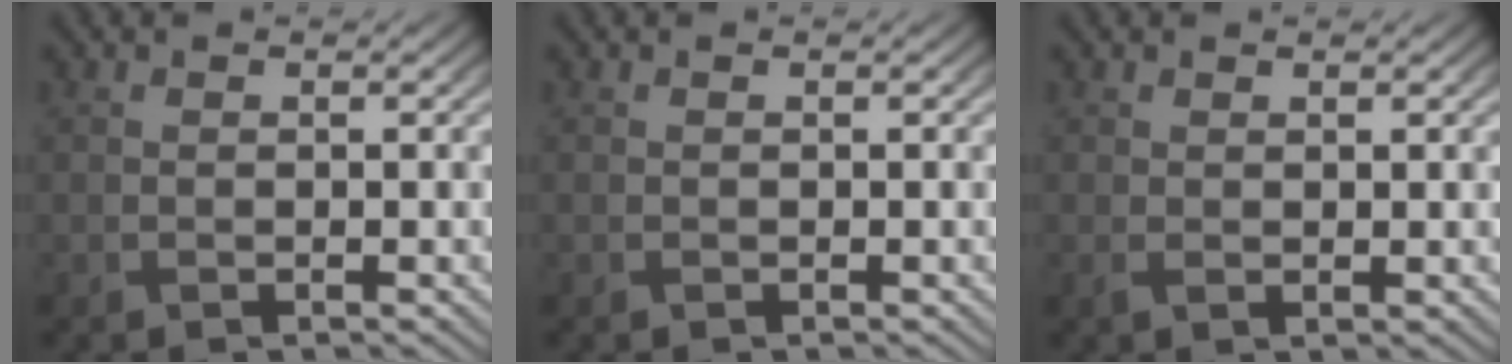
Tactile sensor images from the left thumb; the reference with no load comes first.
{"total": 0.0}
{"total": 1.0, "force": [0.4, 0.4, 0.9], "torque": [-0.022, 0.000, 0.010]}